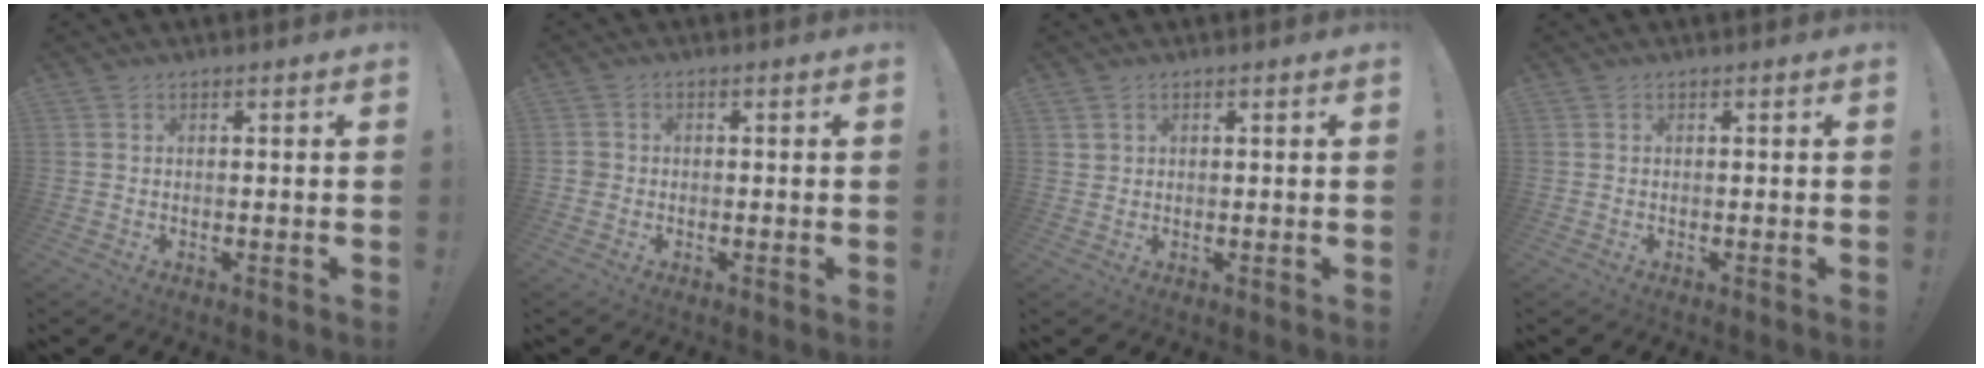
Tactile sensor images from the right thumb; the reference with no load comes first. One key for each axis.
{"total": 2.0, "fx": -0.5, "fy": 1.8, "fz": 0.7, "tx": -0.017, "ty": 0.008, "tz": -0.006}
{"total": 1.5, "fx": 1.0, "fy": 1.1, "fz": 0.4, "tx": 0.001, "ty": -0.005, "tz": 0.018}
{"total": 0.0}